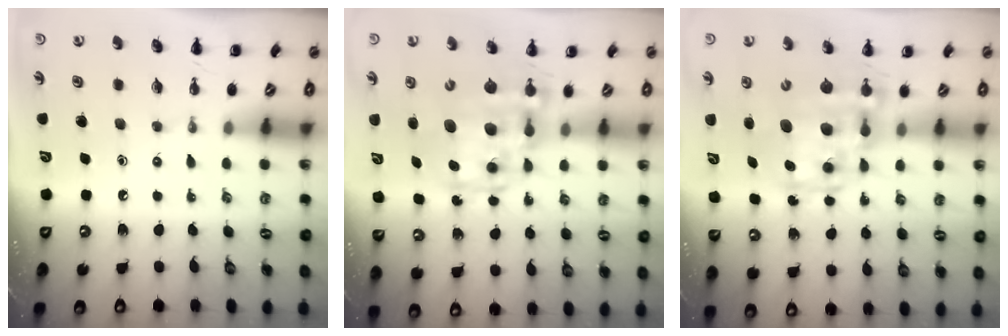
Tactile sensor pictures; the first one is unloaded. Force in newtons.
{"total": 15.4, "press": 15.0, "slide": 3.4}
{"total": 15.4, "press": 15.0, "slide": 3.4}